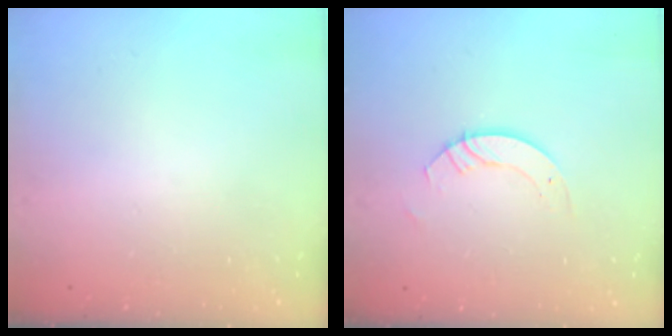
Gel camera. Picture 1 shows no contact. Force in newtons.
{"total": 3.7, "press": 3.7, "slide": 0.3}